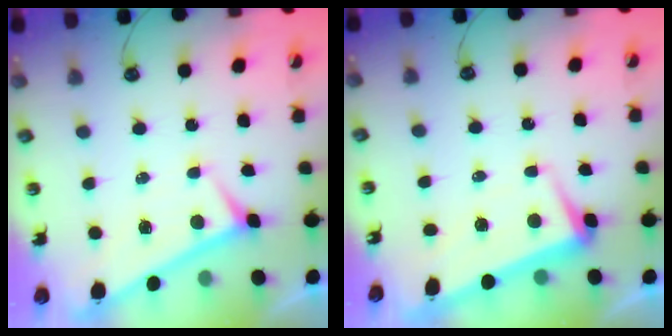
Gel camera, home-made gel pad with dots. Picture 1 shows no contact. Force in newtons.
{"total": 2.2, "press": 0.7, "slide": 2.1}